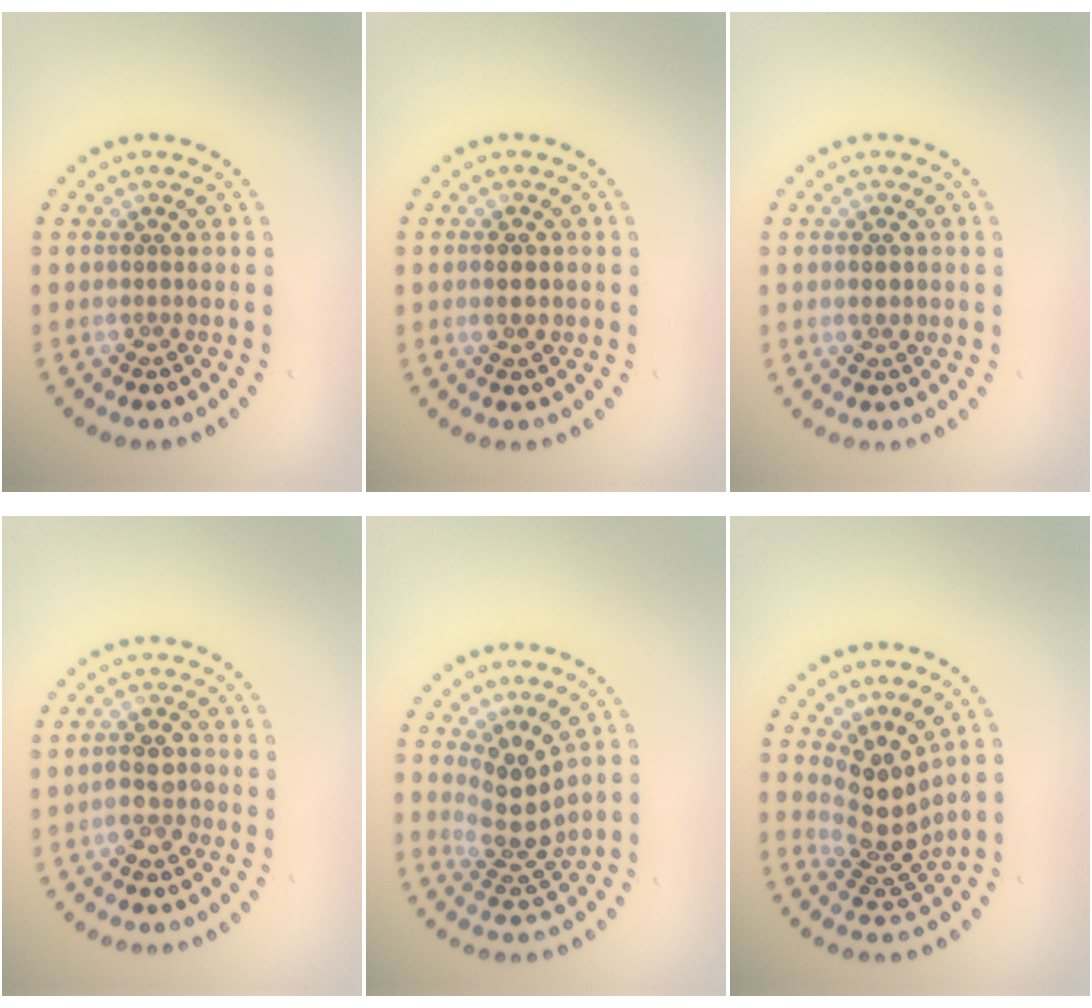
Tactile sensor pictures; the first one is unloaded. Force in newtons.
{"total": 1.8, "press": 1.8, "slide": 0.1}
{"total": 1.6, "press": 1.6, "slide": 0.2}
{"total": 2.2, "press": 2.1, "slide": 0.6}
{"total": 3.8, "press": 3.1, "slide": 2.2}
{"total": 4.3, "press": 3.1, "slide": 3.0}